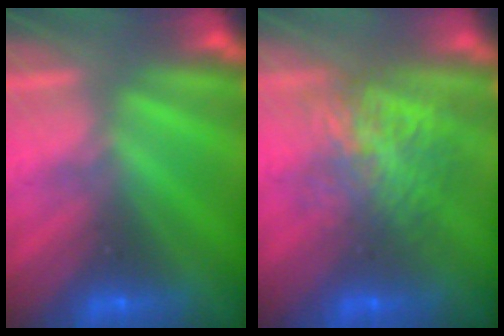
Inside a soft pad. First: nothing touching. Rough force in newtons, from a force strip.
{"total": 5.8}